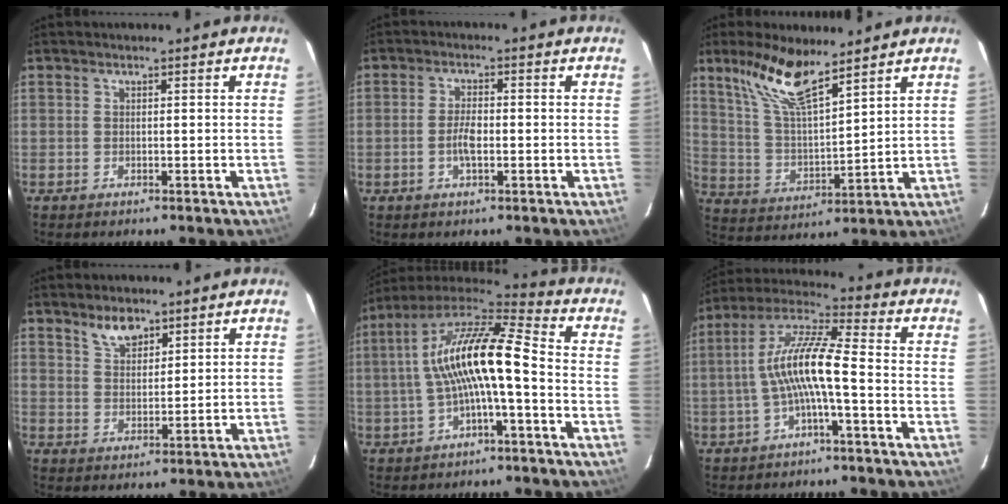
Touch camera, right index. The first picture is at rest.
{"total": 3.9, "force": [-1.0, 1.5, 3.4], "torque": [-0.070, 0.002, -0.018]}
{"total": 12.2, "force": [9.0, 2.6, 7.9], "torque": [-0.154, 0.009, 0.182]}
{"total": 5.0, "force": [3.7, 2.3, 2.4], "torque": [-0.038, 0.003, 0.068]}
{"total": 14.9, "force": [-1.4, 3.0, 14.6], "torque": [-0.269, 0.019, -0.030]}
{"total": 10.3, "force": [-2.3, 1.2, 10.0], "torque": [-0.210, 0.018, -0.045]}